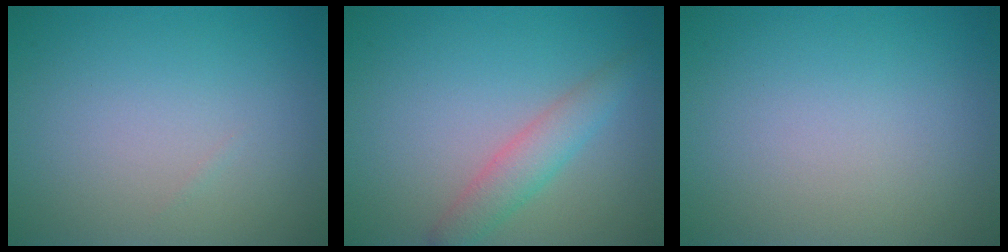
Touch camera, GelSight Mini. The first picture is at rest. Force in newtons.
{"total": 2.8, "press": 2.8, "slide": 0.1}
{"total": 0.0}